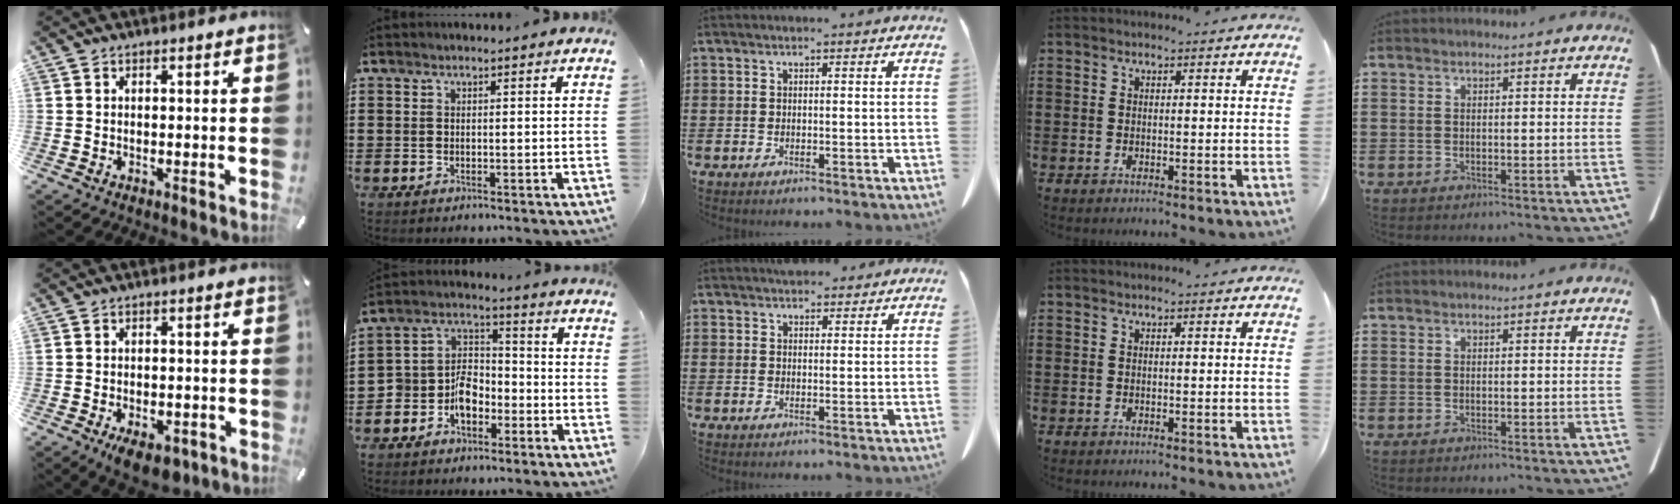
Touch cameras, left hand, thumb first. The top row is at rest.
{"thumb": {"total": 6.2, "force": [-3.2, 3.3, 4.2], "torque": [-0.072, 0.013, -0.051]}, "index": {"total": 6.4, "force": [-3.6, 4.4, 2.9], "torque": [-0.066, 0.015, -0.070]}, "middle": {"total": 2.5, "force": [2.3, 0.7, 0.3], "torque": [-0.013, -0.004, 0.046]}}